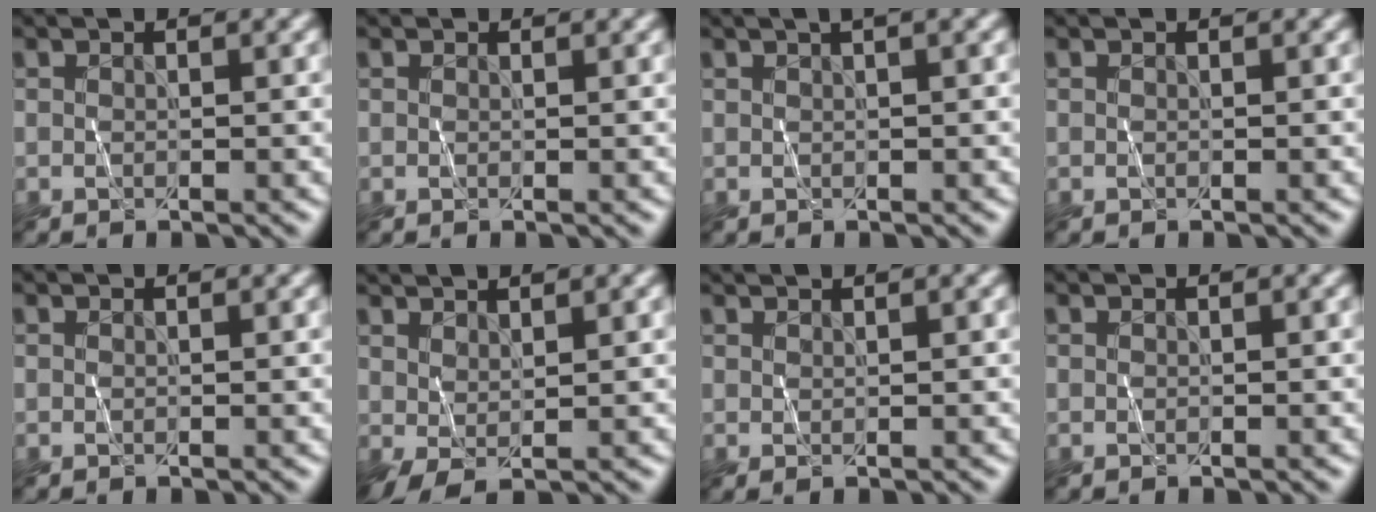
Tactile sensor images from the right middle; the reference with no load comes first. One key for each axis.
{"total": 0.6, "fx": 0.5, "fy": 0.1, "fz": 0.1, "tx": -0.005, "ty": -0.004, "tz": 0.001}
{"total": 1.8, "fx": 0.9, "fy": 0.4, "fz": 1.5, "tx": -0.019, "ty": -0.001, "tz": 0.010}
{"total": 0.0}
{"total": 0.0}
{"total": 2.3, "fx": 1.1, "fy": 0.5, "fz": 1.9, "tx": -0.031, "ty": 0.003, "tz": 0.019}
{"total": 1.5, "fx": 1.1, "fy": 0.3, "fz": 1.0, "tx": -0.013, "ty": 0.000, "tz": 0.008}
{"total": 0.0}